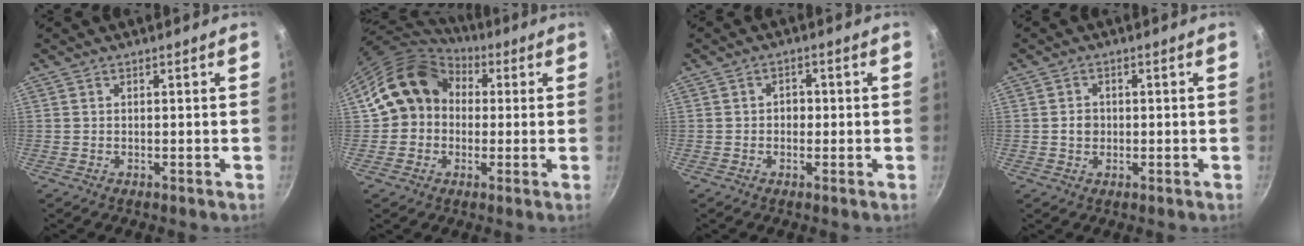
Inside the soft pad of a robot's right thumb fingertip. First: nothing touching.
{"total": 14.6, "force": [2.2, 12.4, 7.3], "torque": [-0.104, 0.037, 0.025]}
{"total": 2.3, "force": [-0.3, 1.9, 1.2], "torque": [-0.002, 0.005, -0.006]}
{"total": 2.4, "force": [-0.2, 2.1, 1.1], "torque": [-0.008, 0.007, -0.004]}